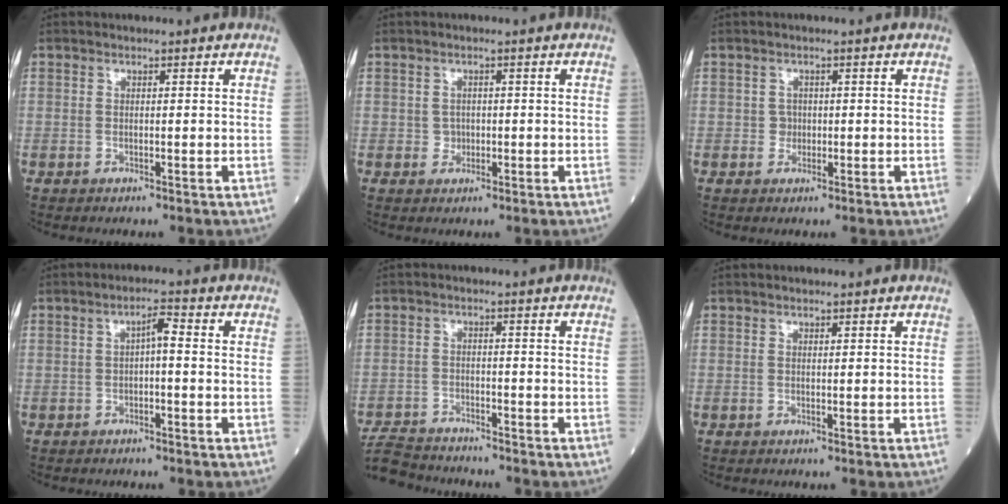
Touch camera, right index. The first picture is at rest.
{"total": 1.4, "force": [-0.2, 1.3, 0.4], "torque": [-0.003, 0.003, -0.002]}
{"total": 1.3, "force": [-0.1, 1.3, 0.3], "torque": [-0.001, 0.004, -0.001]}
{"total": 2.6, "force": [-0.1, 0.5, 2.5], "torque": [-0.039, 0.011, -0.002]}
{"total": 7.0, "force": [-6.9, 1.1, 0.5], "torque": [-0.011, -0.011, -0.127]}
{"total": 0.0}